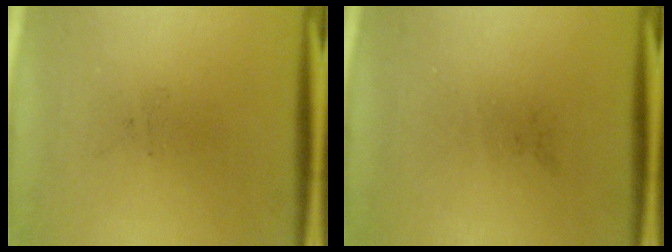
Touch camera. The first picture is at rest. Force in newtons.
{"total": 0.0}